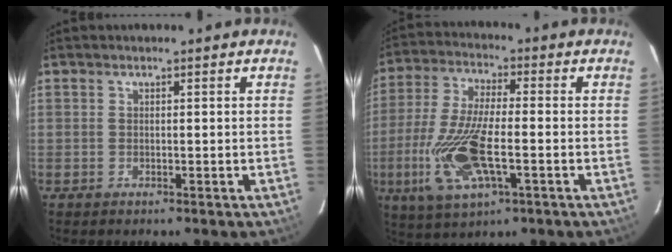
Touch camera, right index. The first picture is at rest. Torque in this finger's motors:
{"motor_torque": [1.80, -0.34, 0.93, 0.21]}